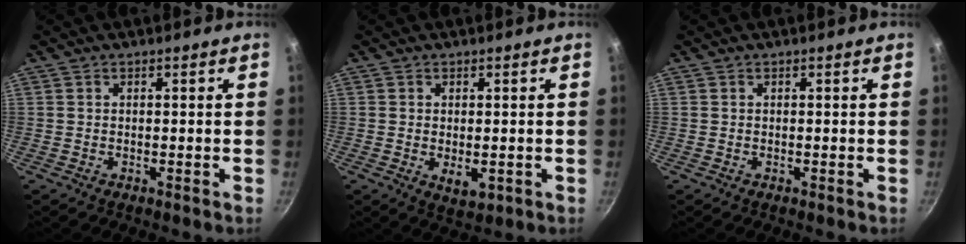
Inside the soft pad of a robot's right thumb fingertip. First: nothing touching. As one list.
[{"total": 3.8, "force": [-0.6, 2.1, 3.1], "torque": [-0.049, -0.013, -0.004]}, {"total": 0.0}]